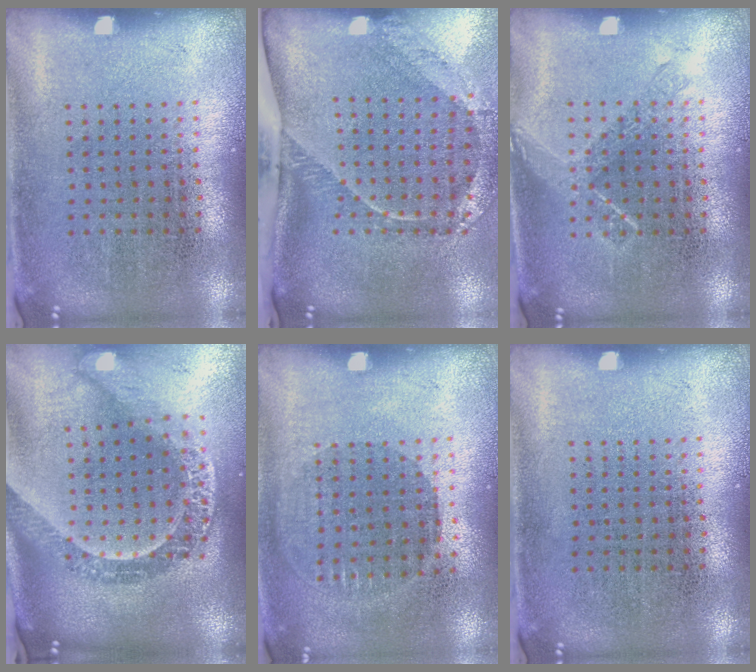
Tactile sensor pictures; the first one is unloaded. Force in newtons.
{"total": 2.7, "press": 1.8, "slide": 2.0}
{"total": 1.0, "press": 0.9, "slide": 0.3}
{"total": 3.0, "press": 2.3, "slide": 1.9}
{"total": 0.9, "press": 0.8, "slide": 0.4}
{"total": 0.0}